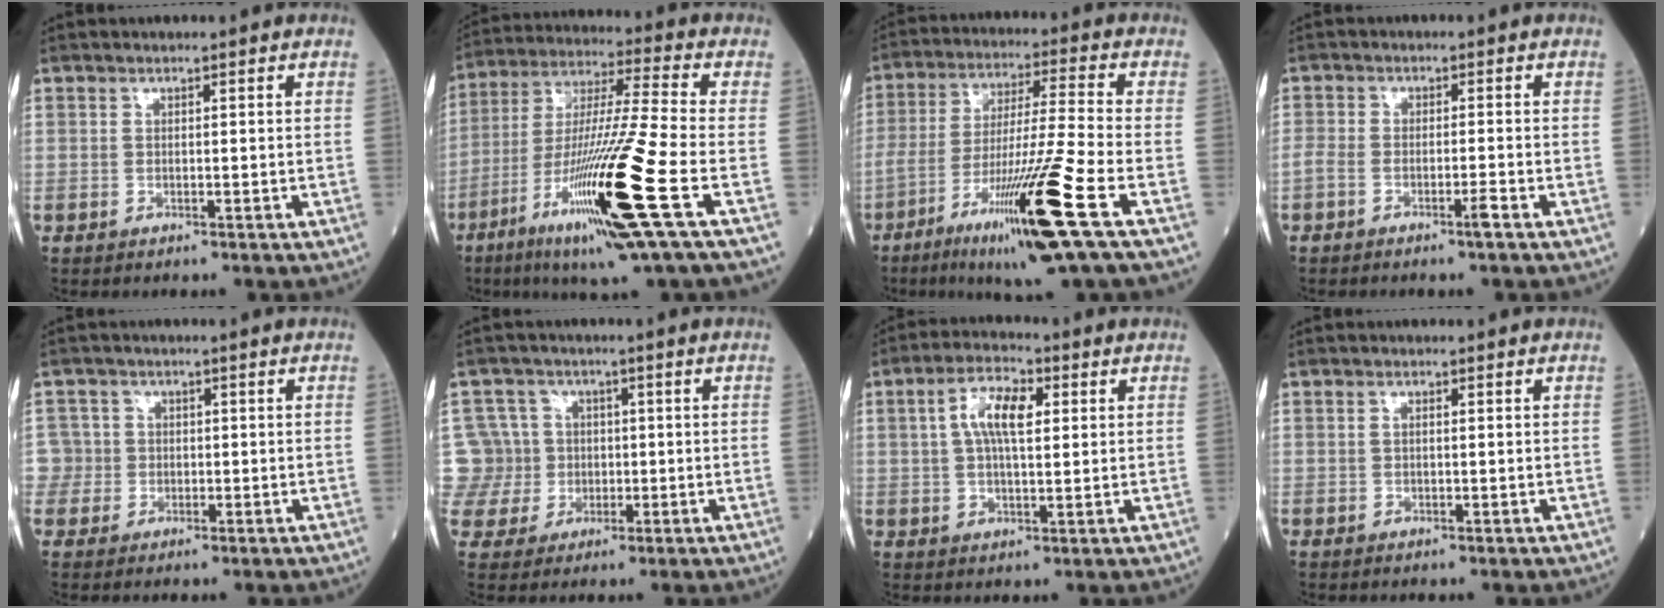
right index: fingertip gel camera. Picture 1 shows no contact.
{"total": 19.9, "force": [-7.8, -0.8, 18.3], "torque": [-0.359, -0.038, -0.148]}
{"total": 17.1, "force": [-8.1, -1.2, 15.0], "torque": [-0.286, -0.037, -0.145]}
{"total": 2.8, "force": [-1.8, 0.1, 2.2], "torque": [-0.046, 0.002, -0.036]}
{"total": 3.2, "force": [-0.2, 3.2, -0.4], "torque": [0.024, 0.011, -0.009]}
{"total": 7.2, "force": [0.4, 7.2, 0.2], "torque": [-0.004, 0.023, 0.015]}
{"total": 7.6, "force": [2.0, 2.8, 6.8], "torque": [-0.130, 0.015, 0.034]}
{"total": 0.6, "force": [0.1, 0.3, 0.5], "torque": [-0.010, 0.003, 0.002]}